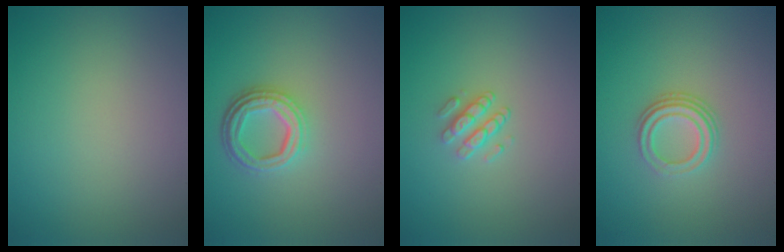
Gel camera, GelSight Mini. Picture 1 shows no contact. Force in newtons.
{"total": 4.2, "press": 3.2, "slide": 2.7}
{"total": 1.8, "press": 1.3, "slide": 1.2}
{"total": 3.0, "press": 2.1, "slide": 2.1}